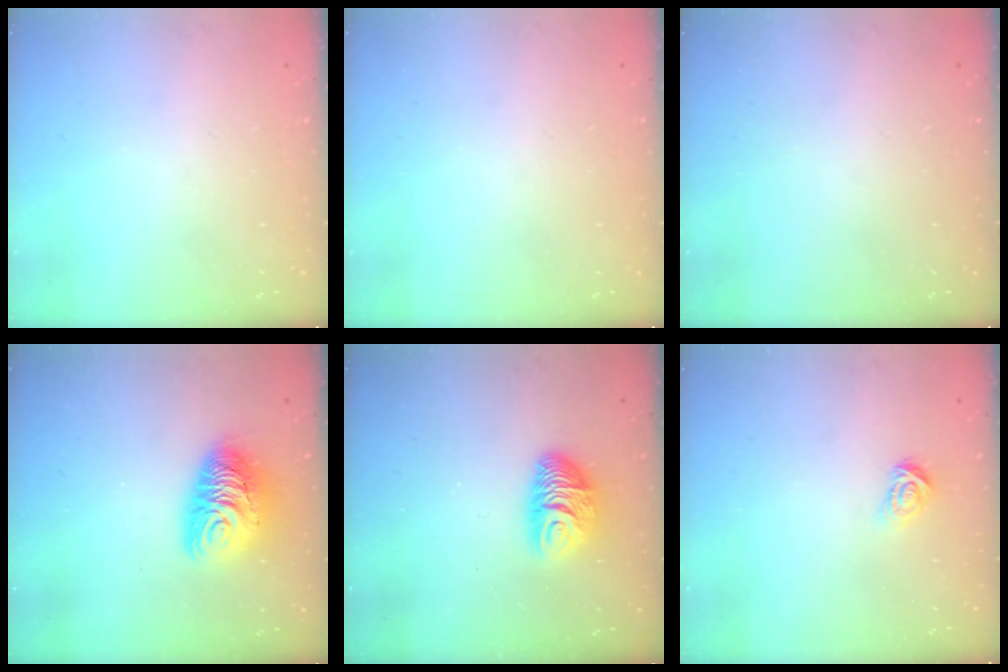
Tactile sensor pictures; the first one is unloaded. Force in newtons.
{"total": 0.0}
{"total": 0.0}
{"total": 12.7, "press": 12.6, "slide": 1.2}
{"total": 9.0, "press": 9.0, "slide": 0.5}
{"total": 3.3, "press": 3.3, "slide": 0.4}